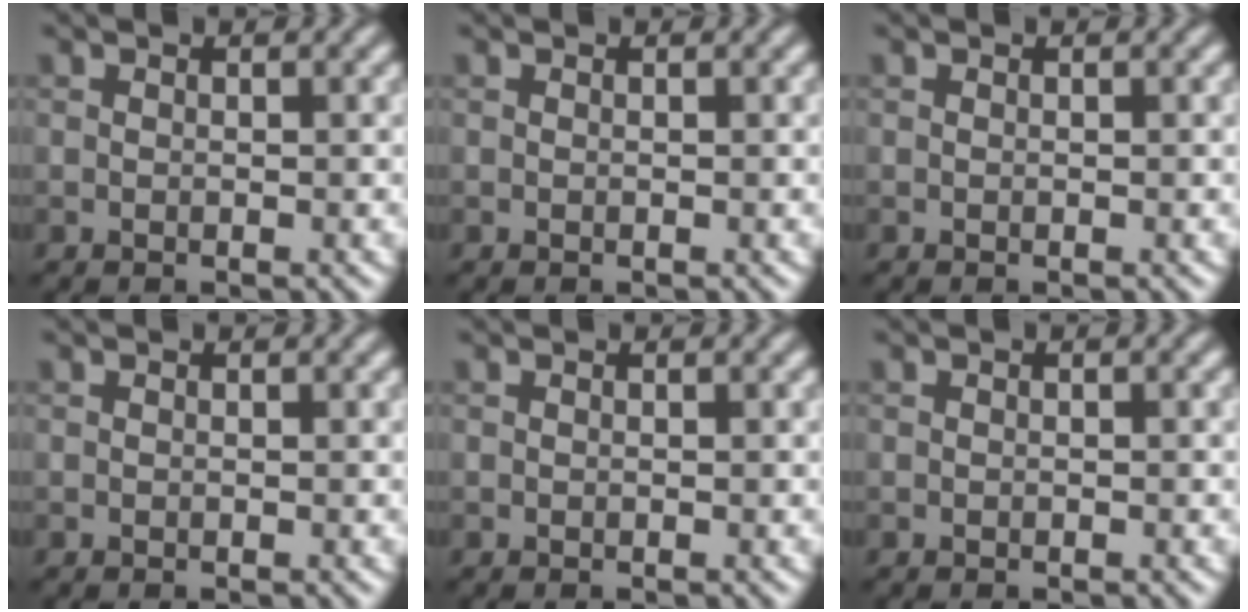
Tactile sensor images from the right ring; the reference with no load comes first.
{"total": 0.0}
{"total": 0.0}
{"total": 0.0}
{"total": 0.0}
{"total": 0.0}